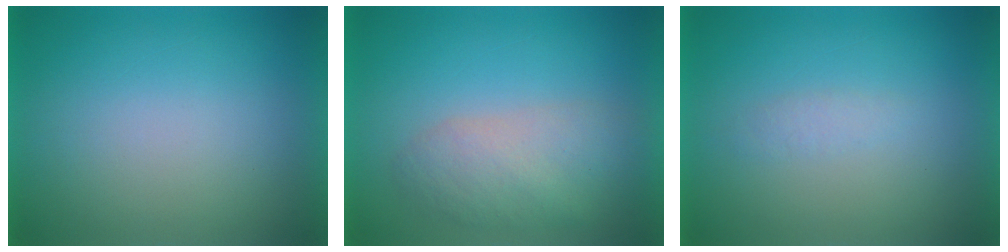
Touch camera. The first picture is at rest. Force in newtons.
{"total": 5.4}
{"total": 1.3}